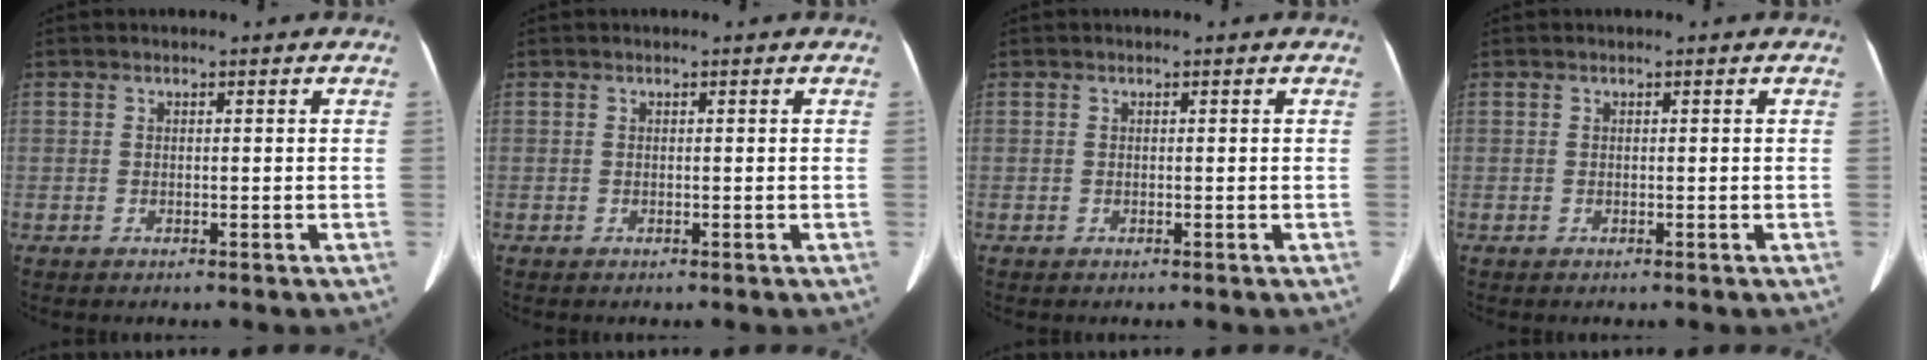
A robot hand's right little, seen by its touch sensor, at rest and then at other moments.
{"total": 0.0}
{"total": 0.0}
{"total": 0.0}